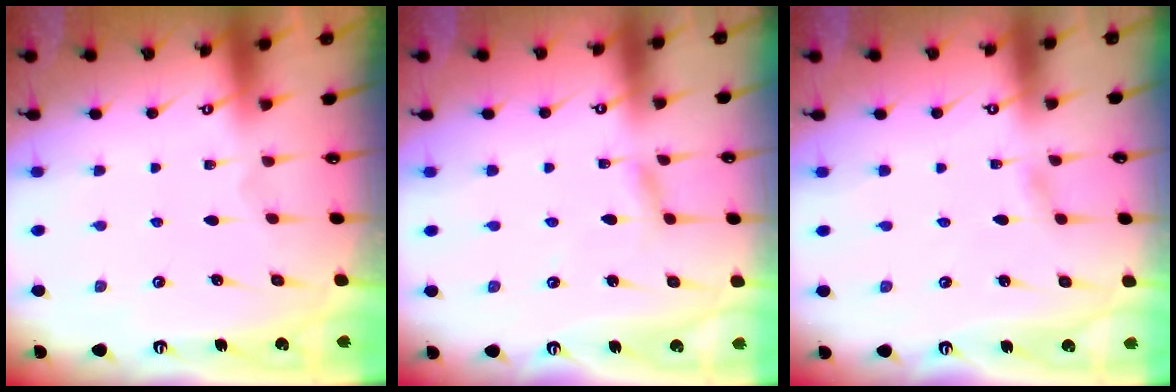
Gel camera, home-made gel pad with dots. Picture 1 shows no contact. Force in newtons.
{"total": 2.5, "press": 2.4, "slide": 0.3}
{"total": 1.4, "press": 1.4, "slide": 0.2}